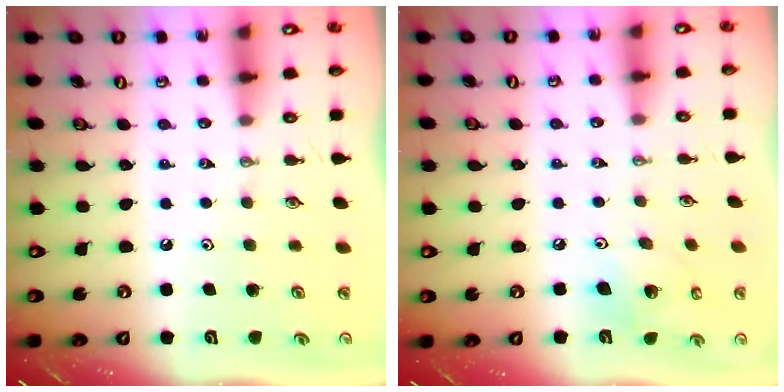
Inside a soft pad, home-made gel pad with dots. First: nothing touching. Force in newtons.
{"total": 9.6, "press": 9.5, "slide": 1.6}